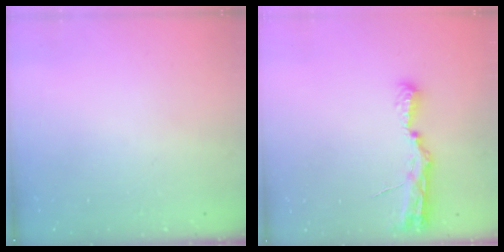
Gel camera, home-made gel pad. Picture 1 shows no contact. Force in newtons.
{"total": 8.1, "press": 8.1, "slide": 0.8}